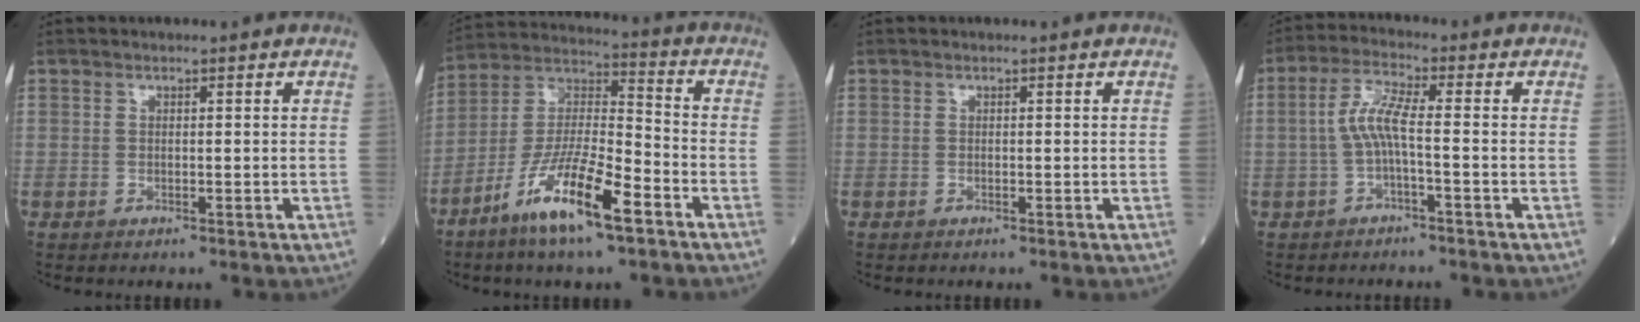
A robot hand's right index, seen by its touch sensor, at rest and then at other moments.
{"total": 14.1, "force": [-7.8, 2.0, 11.6], "torque": [-0.228, -0.016, -0.148]}
{"total": 0.0}
{"total": 4.9, "force": [-0.9, 0.2, 4.8], "torque": [-0.101, 0.016, -0.019]}